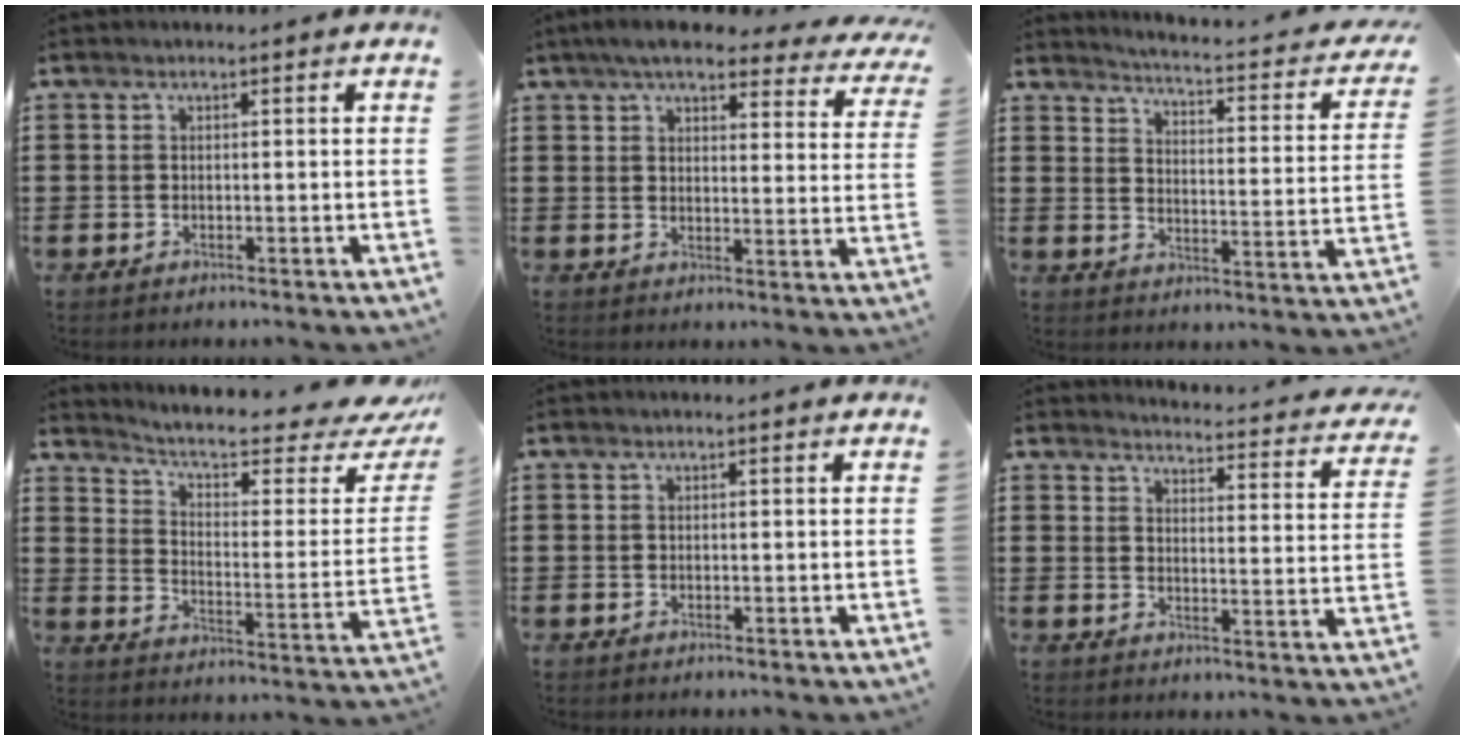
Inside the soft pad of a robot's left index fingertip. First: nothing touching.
{"total": 6.5, "force": [5.6, 1.0, 3.2], "torque": [-0.075, -0.021, 0.097]}
{"total": 2.4, "force": [2.1, -0.4, 1.1], "torque": [-0.040, -0.031, 0.023]}
{"total": 6.6, "force": [5.0, 1.3, 4.2], "torque": [-0.086, -0.042, 0.077]}
{"total": 0.0}
{"total": 3.1, "force": [3.0, 0.0, 0.5], "torque": [-0.014, -0.037, 0.043]}